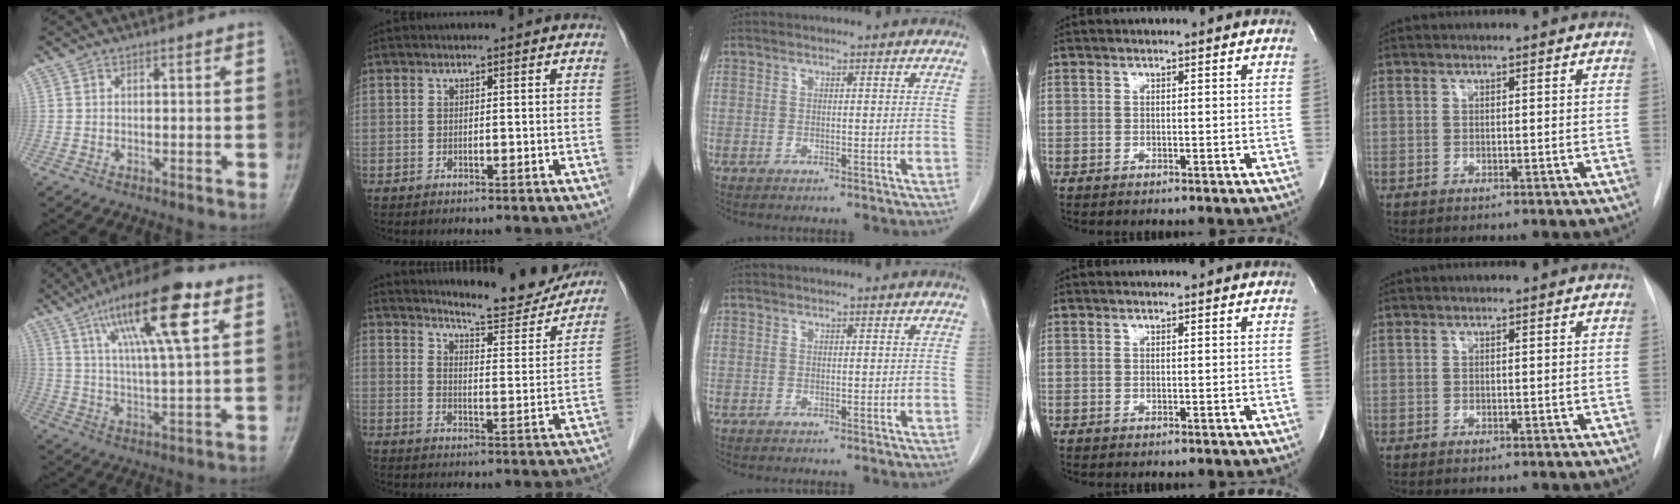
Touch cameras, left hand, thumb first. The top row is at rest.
{"thumb": {"total": 17.8, "force": [8.2, 4.0, 15.3], "torque": [-0.256, -0.014, 0.140]}, "index": {"total": 14.7, "force": [13.9, 1.8, 4.4], "torque": [-0.057, -0.037, 0.176]}}